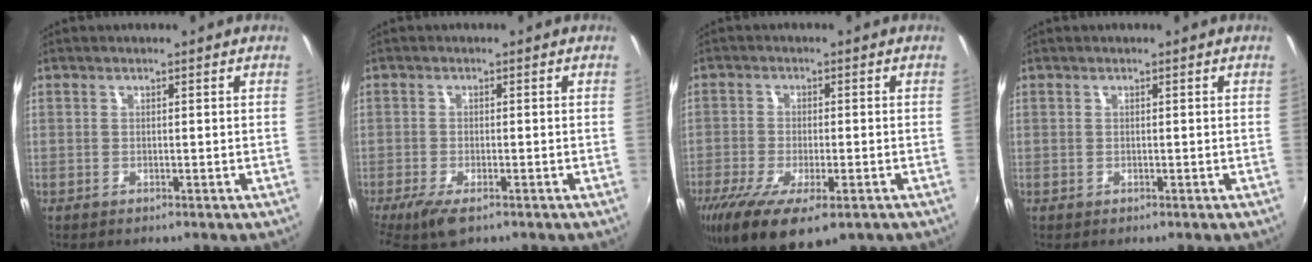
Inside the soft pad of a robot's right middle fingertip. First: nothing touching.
{"total": 5.5, "force": [-3.5, 1.8, 3.8], "torque": [-0.089, -0.023, -0.063]}
{"total": 13.8, "force": [-8.5, 4.8, 9.7], "torque": [-0.203, -0.053, -0.137]}
{"total": 0.0}